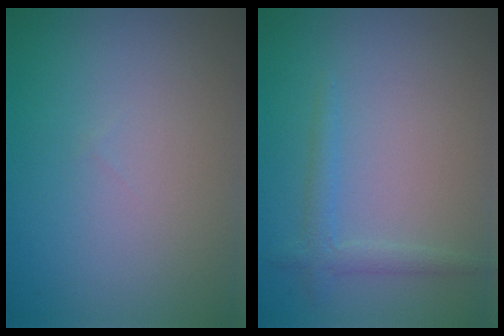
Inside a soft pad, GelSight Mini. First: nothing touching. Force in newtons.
{"total": 1.6, "press": 1.6, "slide": 0.1}